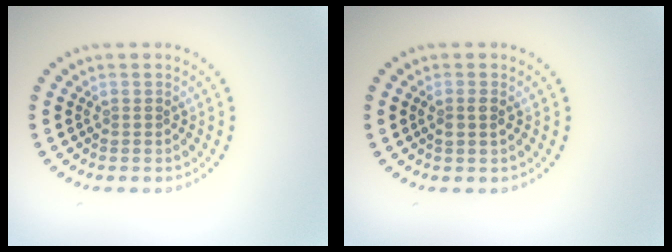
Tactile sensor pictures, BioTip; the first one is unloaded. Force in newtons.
{"total": 1.1, "press": 1.1, "slide": 0.3}